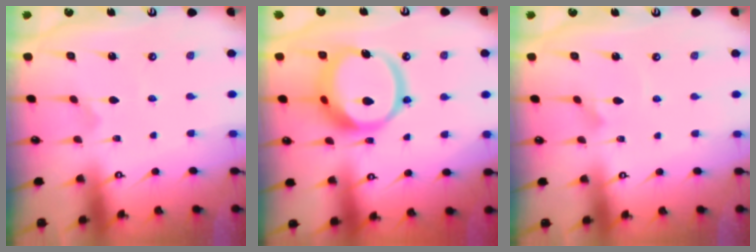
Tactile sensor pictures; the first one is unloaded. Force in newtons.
{"total": 15.6, "press": 15.5, "slide": 2.1}
{"total": 2.2, "press": 2.2, "slide": 0.1}